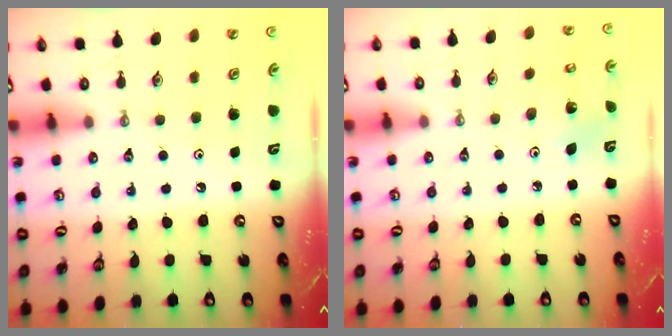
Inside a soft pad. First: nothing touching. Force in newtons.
{"total": 3.5, "press": 3.5, "slide": 0.3}